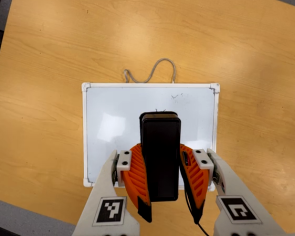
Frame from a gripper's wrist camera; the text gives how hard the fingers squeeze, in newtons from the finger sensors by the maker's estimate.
{"total": 8.3, "left": 6.6, "right": 9.9}